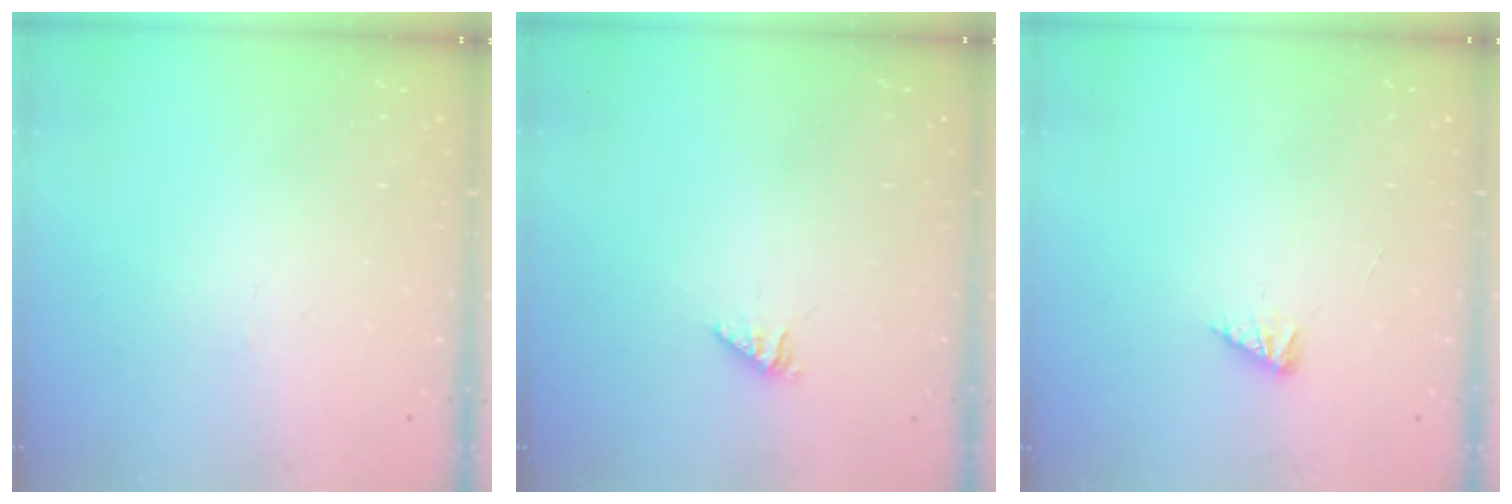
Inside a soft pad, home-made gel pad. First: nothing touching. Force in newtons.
{"total": 1.5, "press": 1.5, "slide": 0.3}
{"total": 2.2, "press": 2.2, "slide": 0.3}